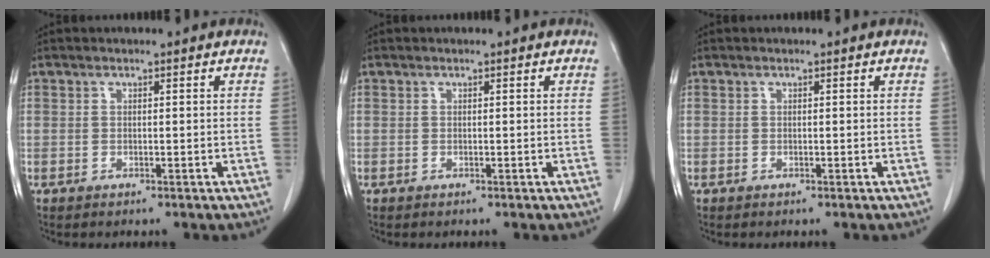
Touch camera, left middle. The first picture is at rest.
{"total": 0.0}
{"total": 0.0}